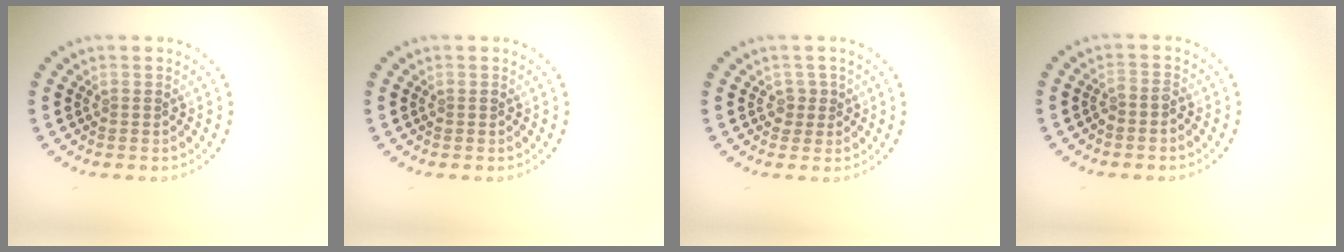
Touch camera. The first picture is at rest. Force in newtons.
{"total": 0.6, "press": 0.6, "slide": 0.1}
{"total": 1.4, "press": 1.1, "slide": 0.9}
{"total": 1.1, "press": 0.8, "slide": 0.7}